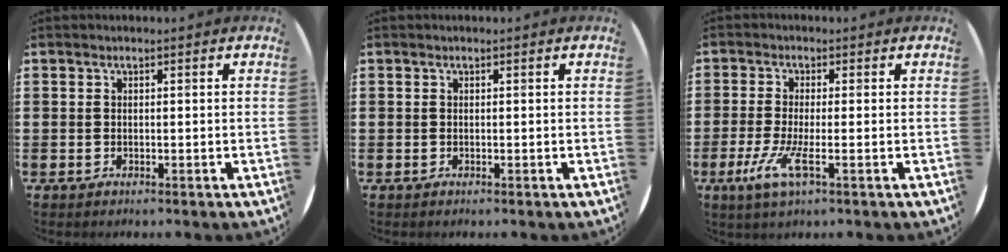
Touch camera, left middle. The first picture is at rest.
{"total": 0.0}
{"total": 4.4, "force": [-1.3, 0.4, 4.2], "torque": [-0.095, -0.016, -0.028]}